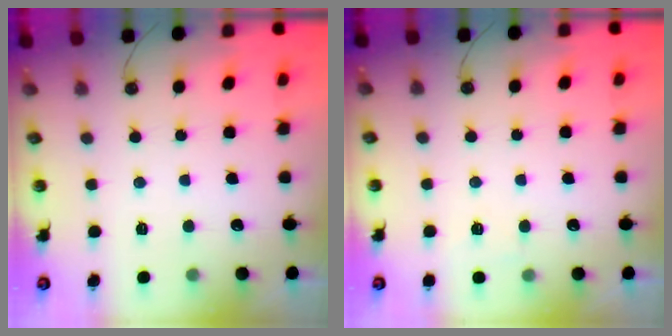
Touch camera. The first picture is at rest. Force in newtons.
{"total": 4.5, "press": 4.1, "slide": 1.8}